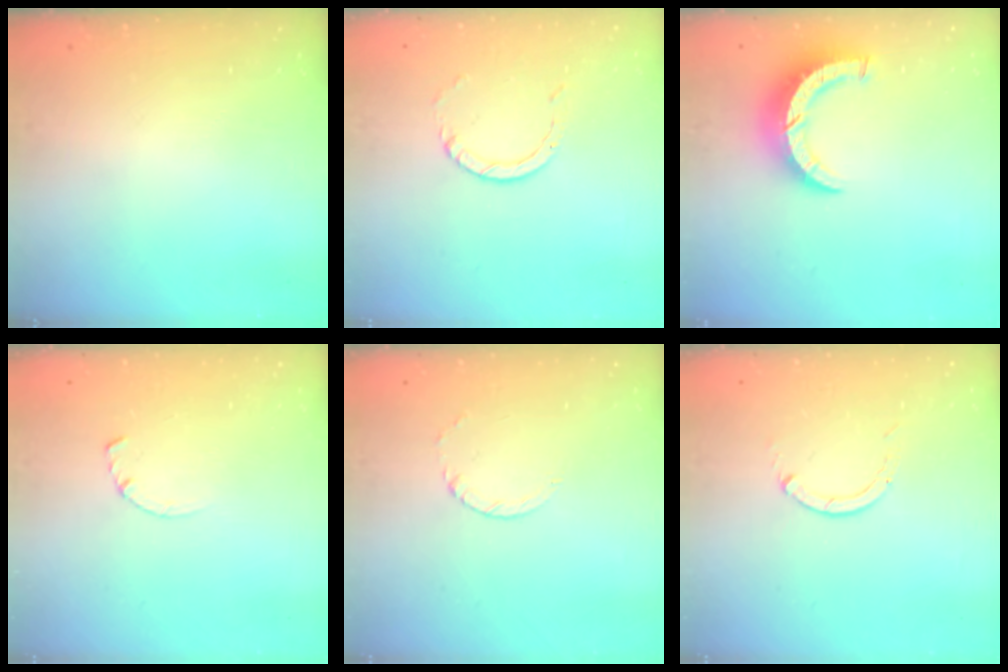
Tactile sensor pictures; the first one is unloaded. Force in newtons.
{"total": 4.1, "press": 4.1, "slide": 0.4}
{"total": 8.0, "press": 7.9, "slide": 0.9}
{"total": 2.8, "press": 2.8, "slide": 0.4}
{"total": 2.4, "press": 2.4, "slide": 0.3}
{"total": 0.0}